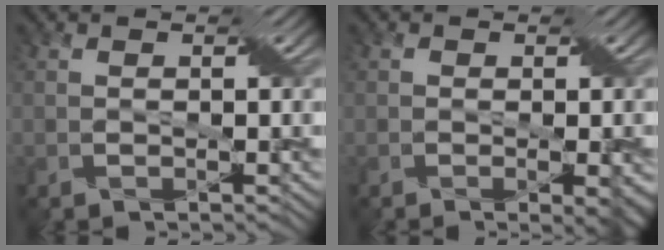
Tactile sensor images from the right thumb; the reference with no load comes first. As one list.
[{"total": 4.6, "force": [-1.7, 1.9, 3.9], "torque": [-0.047, -0.015, -0.017]}]